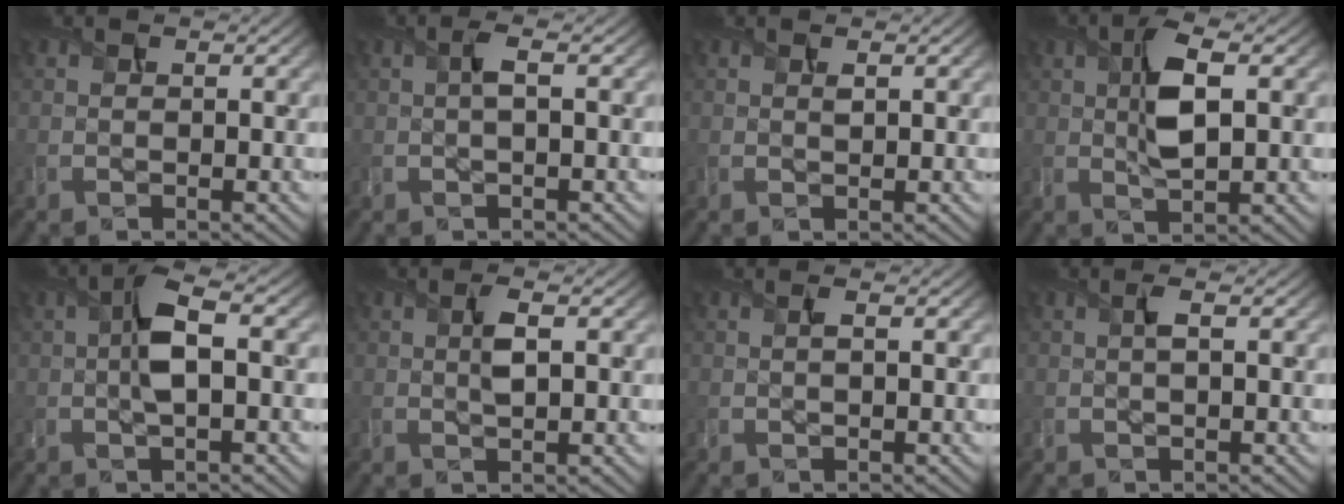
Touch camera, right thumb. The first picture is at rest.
{"total": 1.8, "force": [0.1, 0.3, 1.8], "torque": [-0.036, 0.005, 0.001]}
{"total": 0.7, "force": [0.4, 0.2, 0.5], "torque": [-0.014, -0.004, 0.008]}
{"total": 6.2, "force": [1.0, 2.3, 5.7], "torque": [-0.107, 0.003, 0.020]}
{"total": 5.5, "force": [0.0, 1.7, 5.2], "torque": [-0.108, 0.010, -0.006]}
{"total": 2.4, "force": [0.4, 0.8, 2.3], "torque": [-0.048, 0.001, 0.007]}
{"total": 0.9, "force": [0.1, 0.1, 0.8], "torque": [-0.019, 0.002, 0.001]}
{"total": 1.3, "force": [0.1, 0.2, 1.3], "torque": [-0.029, 0.004, 0.002]}